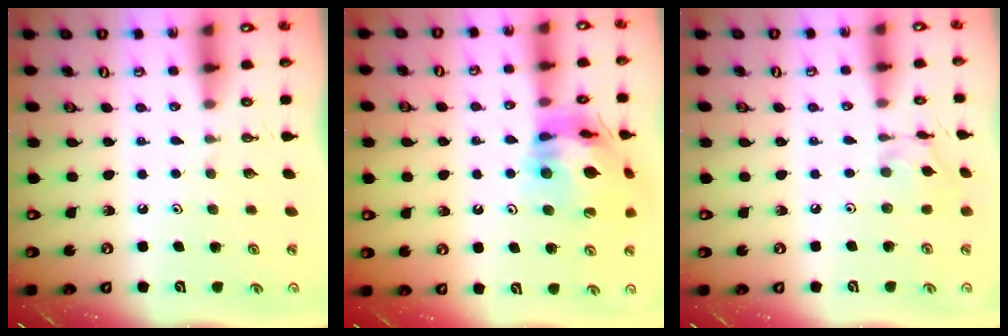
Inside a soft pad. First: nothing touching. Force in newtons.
{"total": 17.6, "press": 17.4, "slide": 2.5}
{"total": 6.9, "press": 6.8, "slide": 0.4}